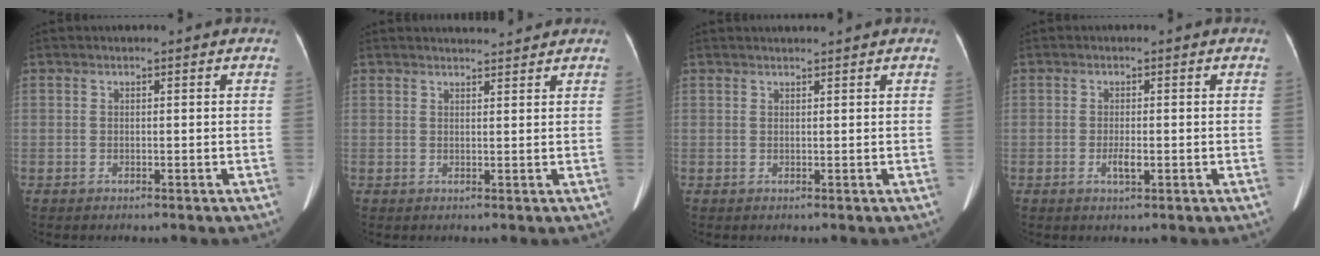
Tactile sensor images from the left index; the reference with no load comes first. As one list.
[{"total": 3.3, "force": [3.2, 0.2, 0.5], "torque": [-0.013, 0.011, 0.045]}, {"total": 2.1, "force": [2.0, -0.3, 0.6], "torque": [-0.007, 0.016, 0.033]}, {"total": 1.8, "force": [-0.7, 0.4, 1.7], "torque": [-0.037, -0.005, -0.010]}]